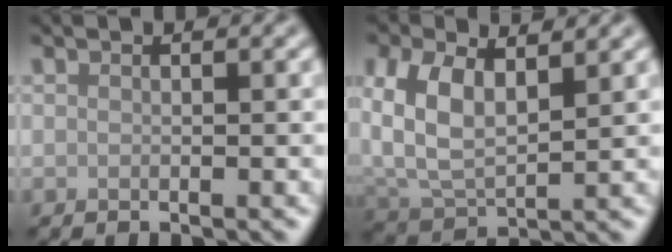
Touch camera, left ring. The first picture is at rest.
{"total": 6.9, "force": [2.6, 3.9, 5.1], "torque": [-0.119, 0.003, 0.046]}